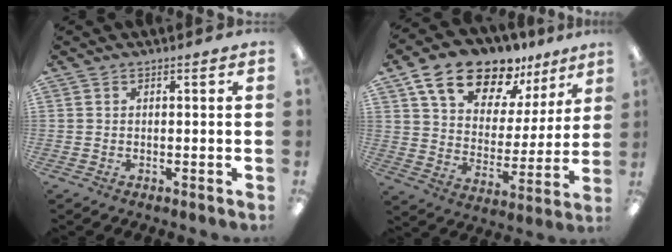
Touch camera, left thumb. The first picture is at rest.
{"total": 16.7, "force": [12.8, 8.3, 7.0], "torque": [-0.127, -0.078, 0.232]}